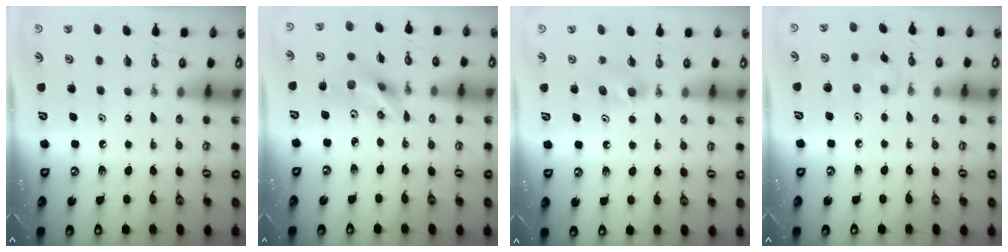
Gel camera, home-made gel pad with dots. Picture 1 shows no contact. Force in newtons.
{"total": 8.6, "press": 8.1, "slide": 2.6}
{"total": 4.0, "press": 3.9, "slide": 0.6}
{"total": 5.6, "press": 5.5, "slide": 1.0}